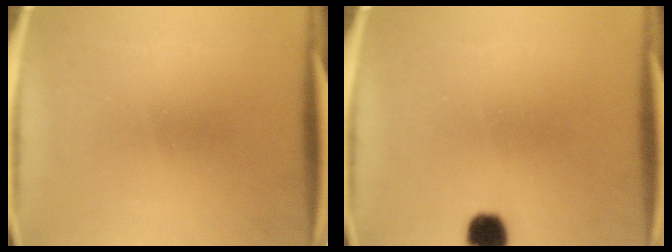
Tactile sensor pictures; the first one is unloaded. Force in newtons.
{"total": 4.8}